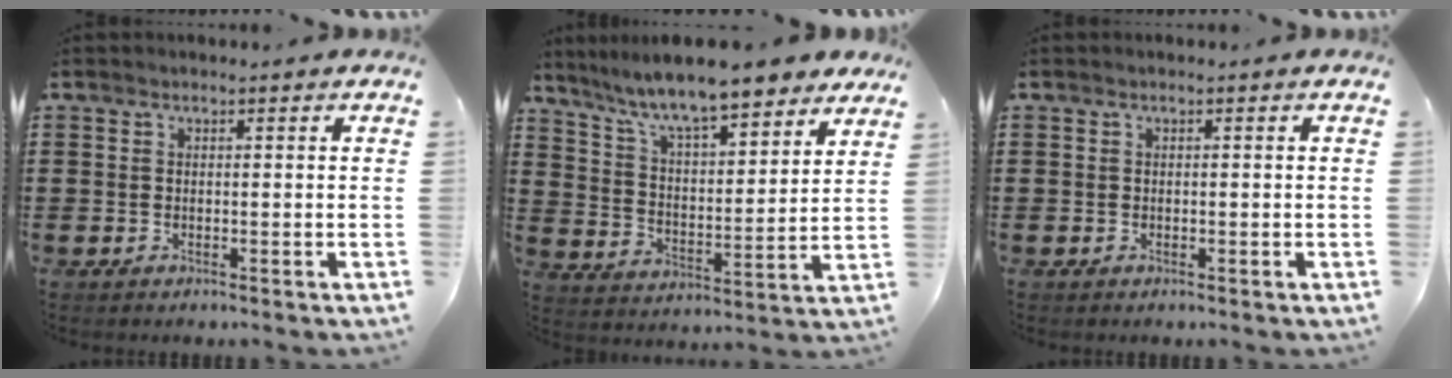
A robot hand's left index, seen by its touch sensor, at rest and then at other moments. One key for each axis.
{"total": 9.2, "fx": 8.0, "fy": 0.9, "fz": 4.5, "tx": -0.117, "ty": -0.041, "tz": 0.135}
{"total": 0.0}